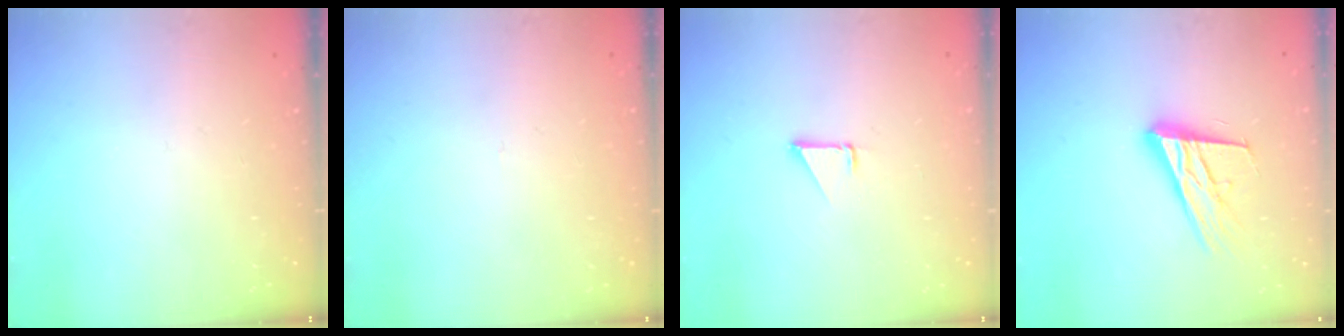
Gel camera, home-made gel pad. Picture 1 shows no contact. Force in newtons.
{"total": 2.7, "press": 2.7, "slide": 0.3}
{"total": 1.4, "press": 1.3, "slide": 0.1}
{"total": 18.0, "press": 17.5, "slide": 3.9}